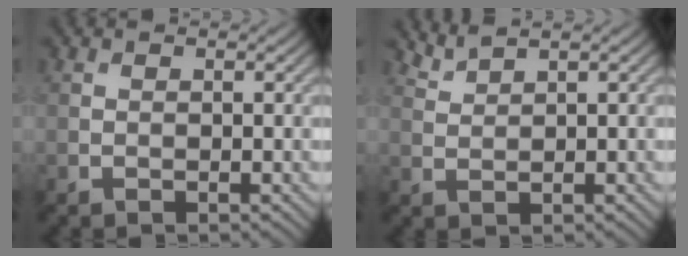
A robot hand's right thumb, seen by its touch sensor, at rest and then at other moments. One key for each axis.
{"total": 2.0, "fx": 1.8, "fy": 0.2, "fz": 0.8, "tx": -0.021, "ty": 0.006, "tz": 0.045}